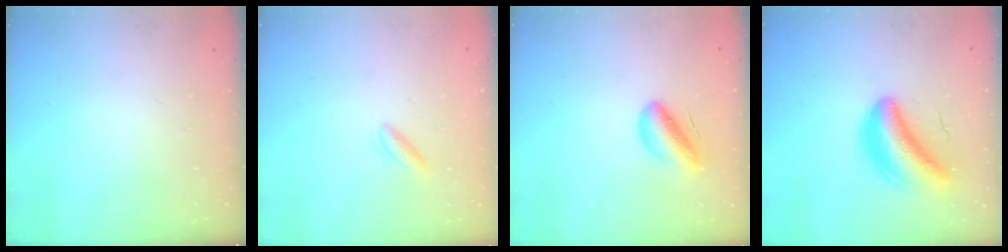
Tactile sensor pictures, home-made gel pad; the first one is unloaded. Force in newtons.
{"total": 2.8, "press": 2.6, "slide": 0.9}
{"total": 8.9, "press": 8.5, "slide": 2.6}
{"total": 7.4, "press": 6.9, "slide": 2.8}